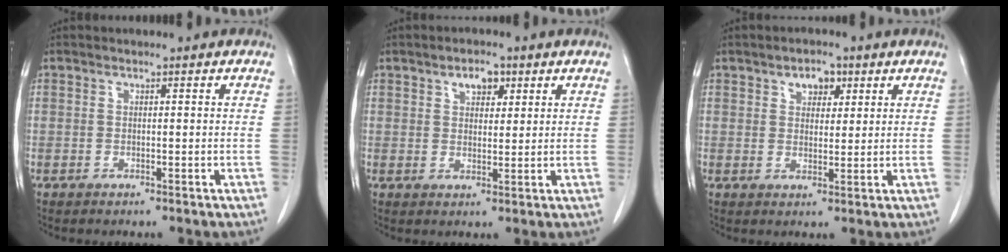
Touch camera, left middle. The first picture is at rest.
{"total": 3.5, "force": [1.9, 1.9, 2.2], "torque": [-0.034, 0.005, 0.032]}
{"total": 3.6, "force": [1.9, 2.1, 2.2], "torque": [-0.030, 0.006, 0.031]}